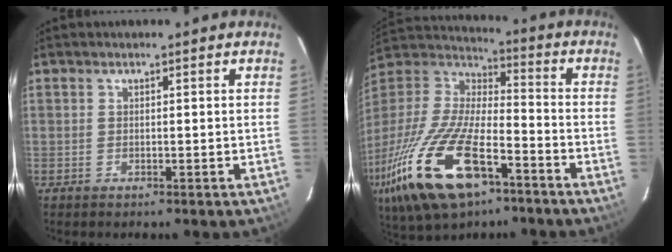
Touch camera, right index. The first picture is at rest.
{"total": 30.8, "force": [-16.2, 13.1, 22.7], "torque": [-0.486, -0.057, -0.285]}